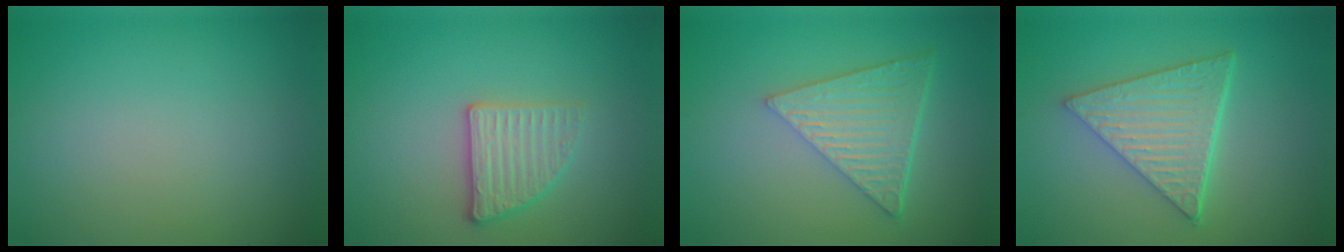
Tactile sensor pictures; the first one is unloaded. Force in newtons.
{"total": 2.7, "press": 2.6, "slide": 0.8}
{"total": 6.4, "press": 4.4, "slide": 4.7}
{"total": 6.1, "press": 4.6, "slide": 4.0}